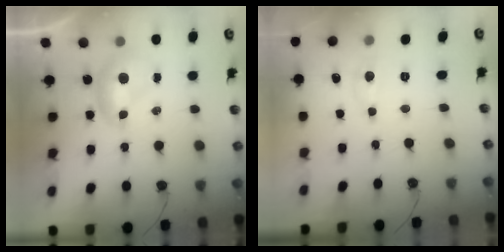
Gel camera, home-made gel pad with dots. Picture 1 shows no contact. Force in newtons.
{"total": 0.6, "press": 0.2, "slide": 0.5}